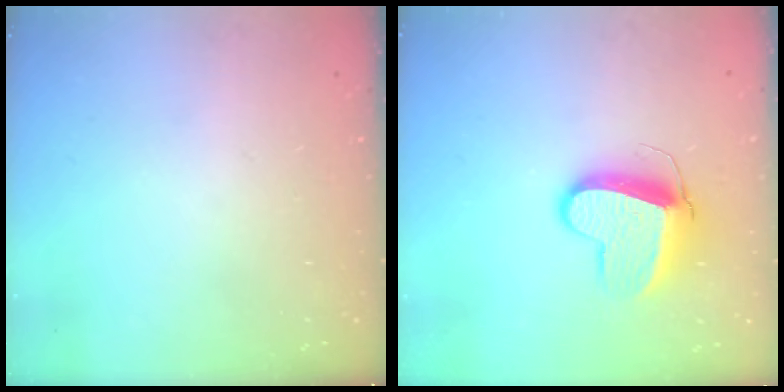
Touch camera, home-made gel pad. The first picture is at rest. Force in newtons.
{"total": 10.9, "press": 10.8, "slide": 1.3}